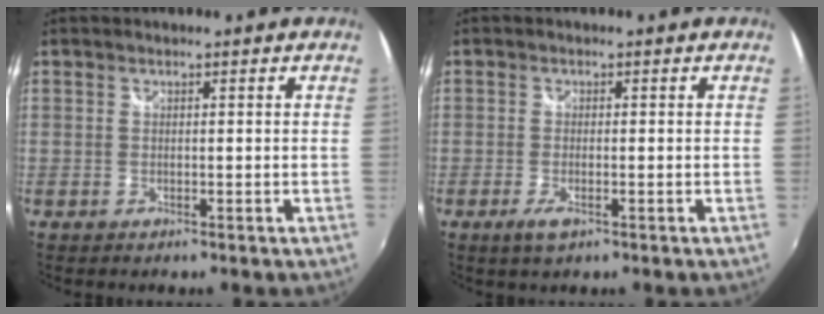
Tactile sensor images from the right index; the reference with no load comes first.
{"total": 3.1, "force": [-1.5, 0.8, 2.6], "torque": [-0.053, -0.009, -0.024]}